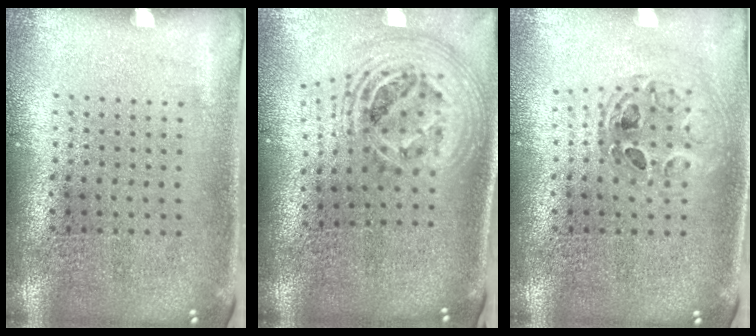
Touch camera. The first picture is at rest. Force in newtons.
{"total": 2.5, "press": 1.8, "slide": 1.7}
{"total": 0.7, "press": 0.7, "slide": 0.1}